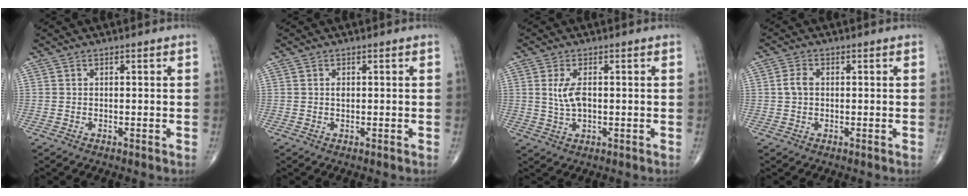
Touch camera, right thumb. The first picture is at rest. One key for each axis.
{"total": 1.0, "fx": 0.2, "fy": 0.6, "fz": 0.7, "tx": -0.012, "ty": 0.001, "tz": 0.003}
{"total": 4.8, "fx": 0.5, "fy": 2.3, "fz": 4.2, "tx": -0.087, "ty": -0.004, "tz": 0.013}
{"total": 2.8, "fx": 0.2, "fy": 2.0, "fz": 1.9, "tx": -0.039, "ty": 0.008, "tz": 0.002}